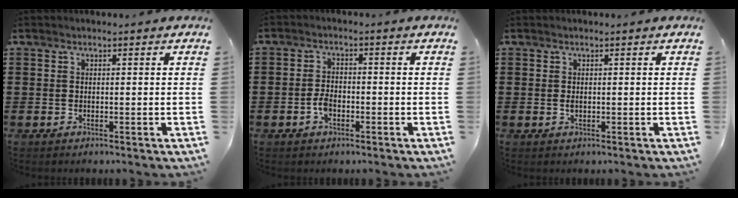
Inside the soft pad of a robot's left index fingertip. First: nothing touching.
{"total": 2.9, "force": [-1.1, 1.6, 2.2], "torque": [-0.056, -0.001, -0.025]}
{"total": 0.8, "force": [0.0, 0.3, 0.7], "torque": [-0.016, -0.002, 0.001]}